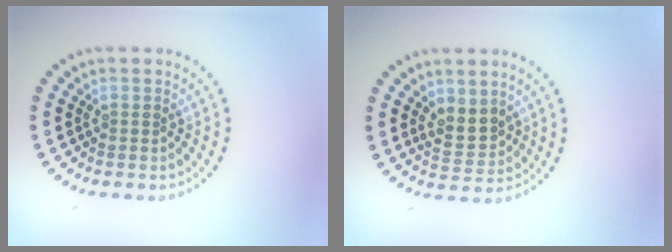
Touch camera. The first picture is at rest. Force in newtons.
{"total": 2.7, "press": 2.5, "slide": 1.0}